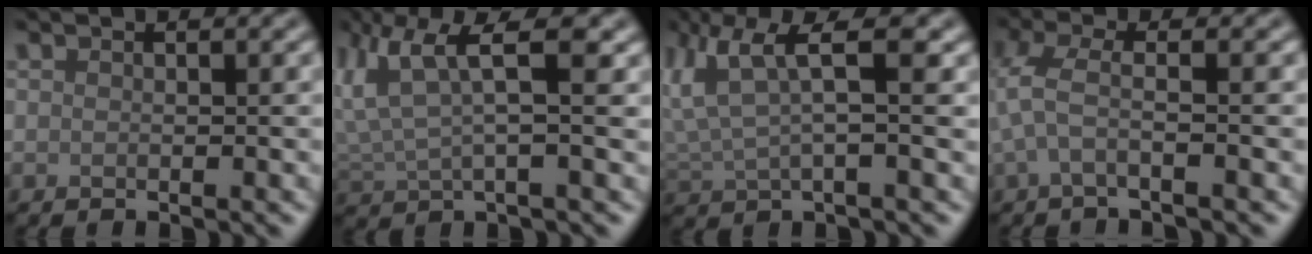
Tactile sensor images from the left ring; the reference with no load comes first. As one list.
[{"total": 5.5, "force": [2.4, 1.6, 4.7], "torque": [-0.109, 0.006, 0.047]}, {"total": 5.0, "force": [2.0, 1.3, 4.4], "torque": [-0.102, 0.004, 0.041]}, {"total": 2.3, "force": [-0.7, 0.5, 2.2], "torque": [-0.055, 0.000, -0.025]}]